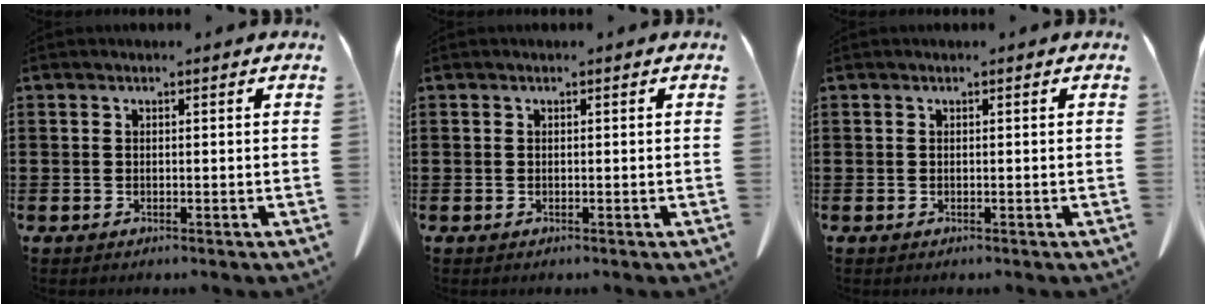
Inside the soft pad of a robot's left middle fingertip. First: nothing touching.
{"total": 0.0}
{"total": 0.0}